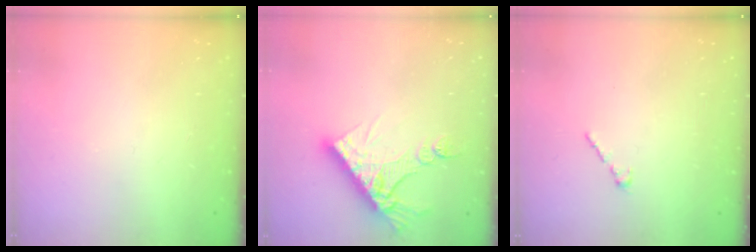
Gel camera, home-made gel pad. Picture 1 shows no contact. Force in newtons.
{"total": 11.6, "press": 11.5, "slide": 1.1}
{"total": 1.7, "press": 1.7, "slide": 0.5}